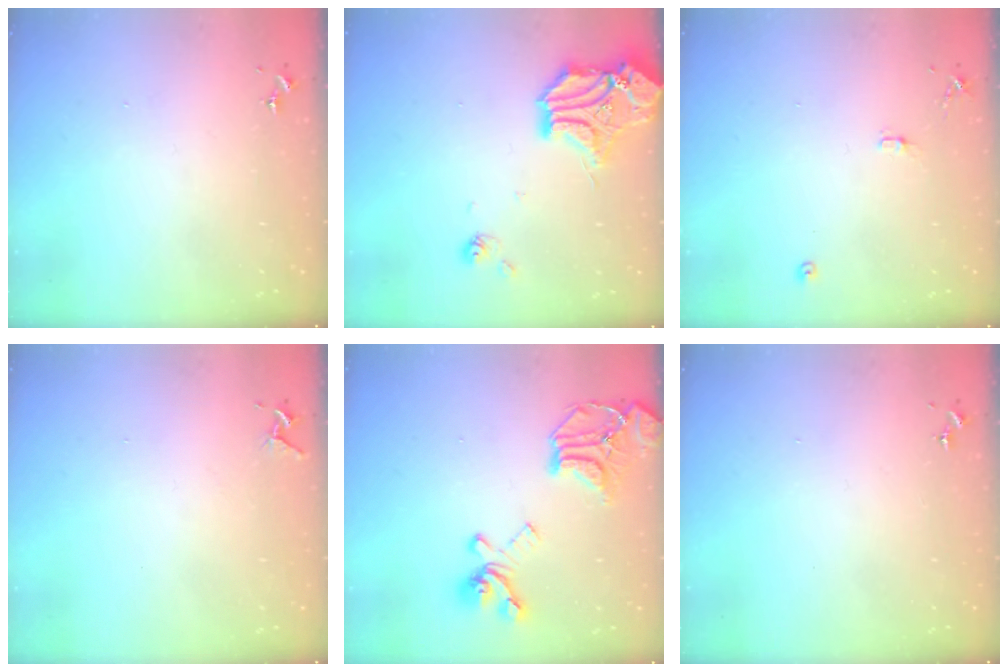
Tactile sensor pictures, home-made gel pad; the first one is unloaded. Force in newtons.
{"total": 16.4, "press": 15.9, "slide": 3.7}
{"total": 7.9, "press": 7.9, "slide": 0.7}
{"total": 4.3, "press": 4.3, "slide": 0.5}
{"total": 19.3, "press": 19.2, "slide": 1.9}
{"total": 0.0}